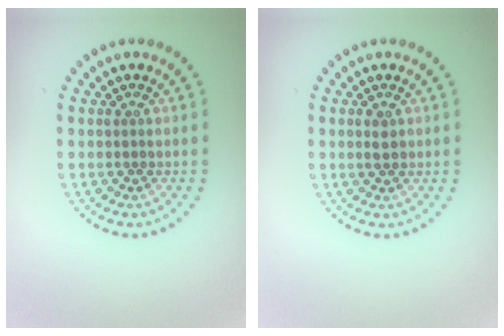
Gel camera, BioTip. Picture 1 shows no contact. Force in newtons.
{"total": 1.3, "press": 1.3, "slide": 0.2}